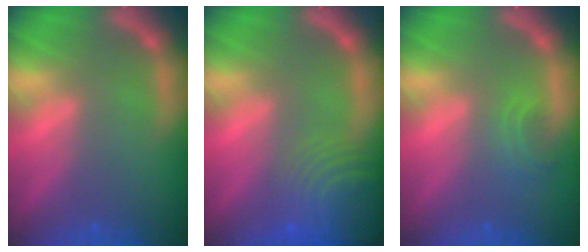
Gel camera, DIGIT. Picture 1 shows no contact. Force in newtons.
{"total": 10.1}
{"total": 1.9}